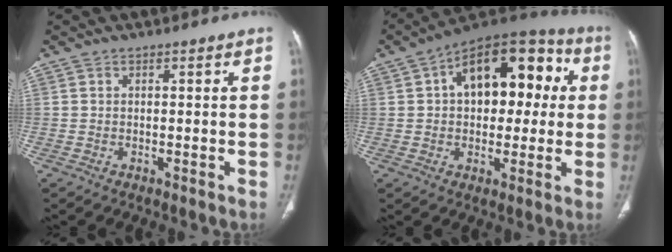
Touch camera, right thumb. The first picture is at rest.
{"total": 20.0, "force": [4.0, 11.8, 15.7], "torque": [-0.176, 0.038, 0.050]}